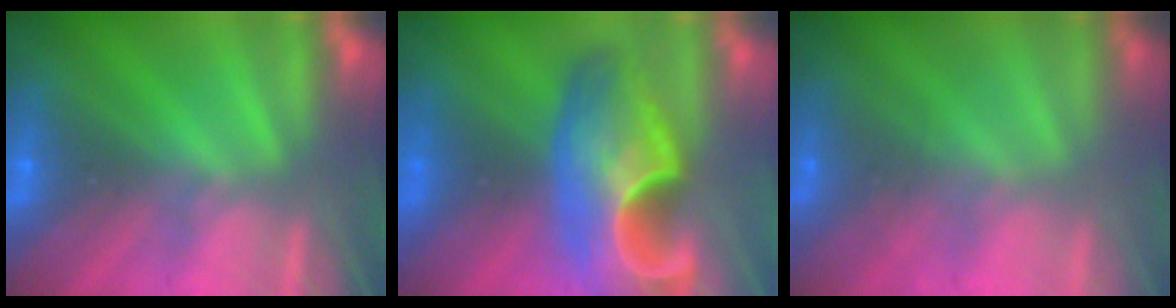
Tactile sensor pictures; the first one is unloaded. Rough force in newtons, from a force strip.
{"total": 7.6}
{"total": 1.6}